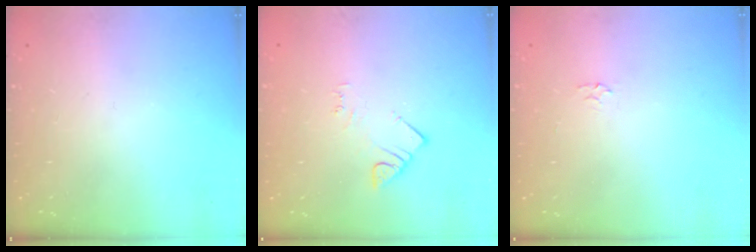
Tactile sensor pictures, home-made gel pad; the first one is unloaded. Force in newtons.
{"total": 3.6, "press": 3.6, "slide": 0.6}
{"total": 2.3, "press": 2.3, "slide": 0.4}